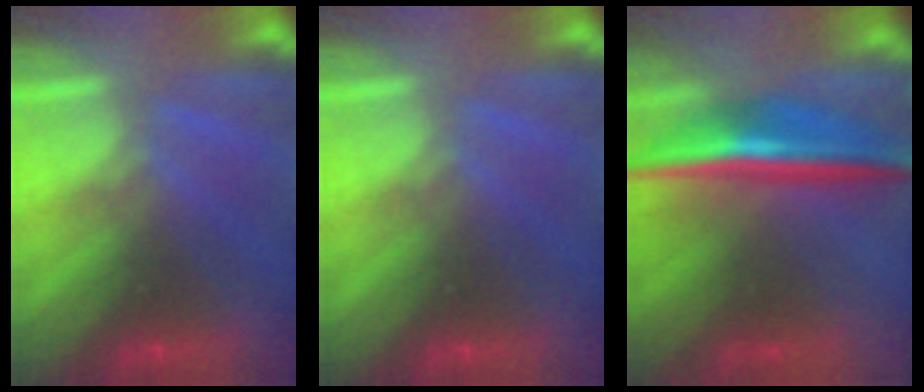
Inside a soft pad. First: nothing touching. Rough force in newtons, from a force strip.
{"total": 0.0}
{"total": 6.9}